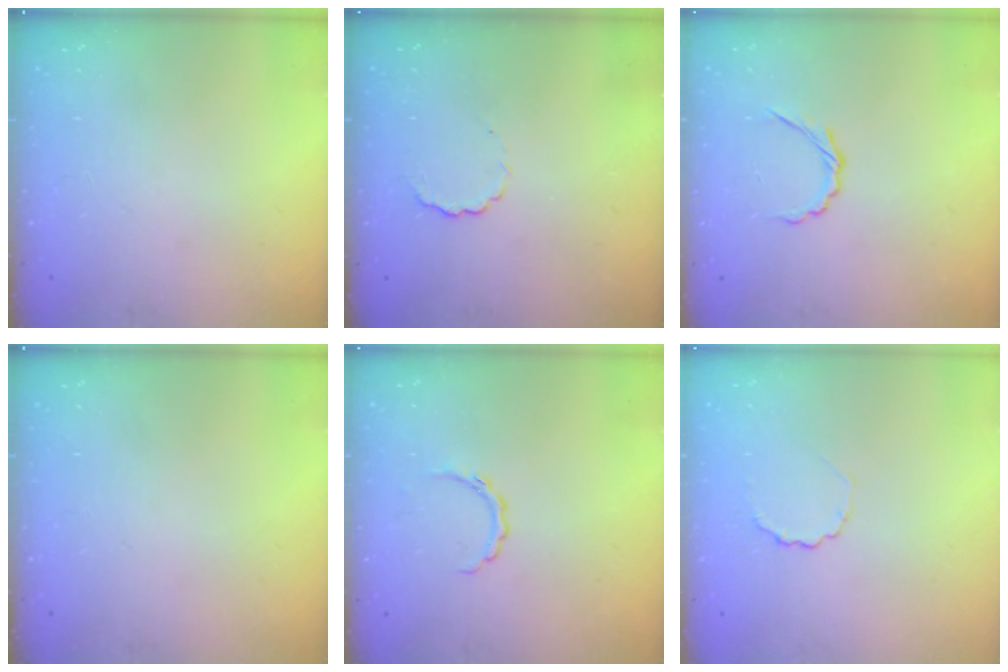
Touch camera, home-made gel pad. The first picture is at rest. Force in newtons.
{"total": 4.2, "press": 4.1, "slide": 0.9}
{"total": 3.5, "press": 3.3, "slide": 1.2}
{"total": 0.0}
{"total": 4.5, "press": 4.4, "slide": 0.7}
{"total": 2.6, "press": 2.3, "slide": 1.0}